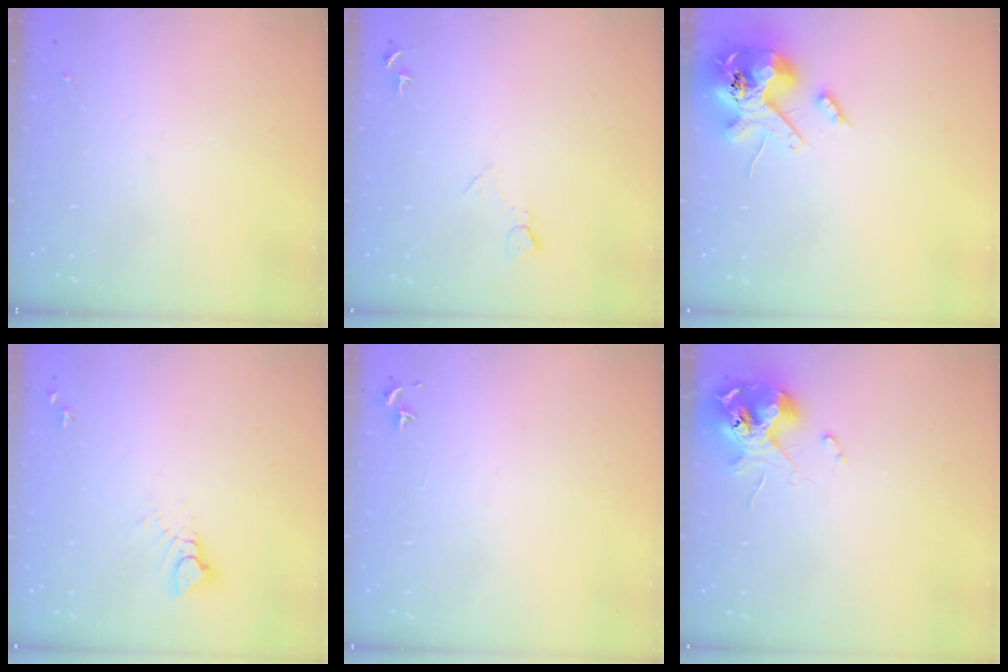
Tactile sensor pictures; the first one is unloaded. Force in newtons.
{"total": 7.4, "press": 7.3, "slide": 0.9}
{"total": 15.3, "press": 15.1, "slide": 2.5}
{"total": 4.0, "press": 3.9, "slide": 0.4}
{"total": 0.8, "press": 0.7, "slide": 0.3}
{"total": 11.6, "press": 11.5, "slide": 1.5}